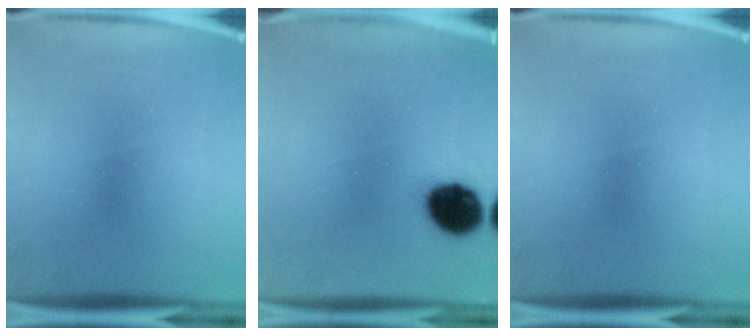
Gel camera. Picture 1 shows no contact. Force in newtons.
{"total": 12.1}
{"total": 0.0}